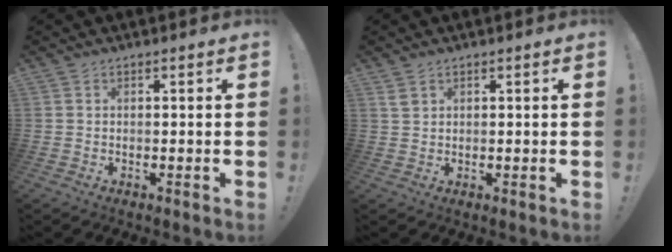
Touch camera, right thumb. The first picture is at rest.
{"total": 2.1, "force": [1.3, 1.1, 1.2], "torque": [-0.024, 0.000, 0.024]}